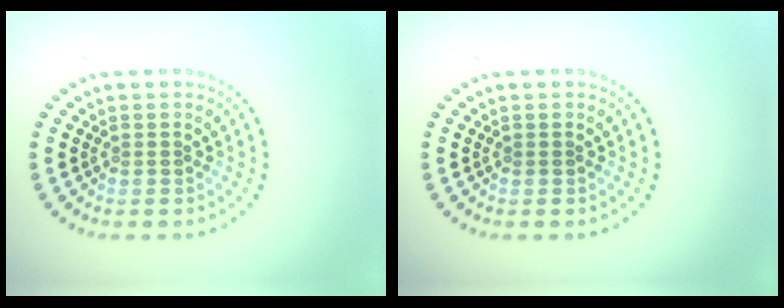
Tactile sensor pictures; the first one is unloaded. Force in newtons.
{"total": 0.0}